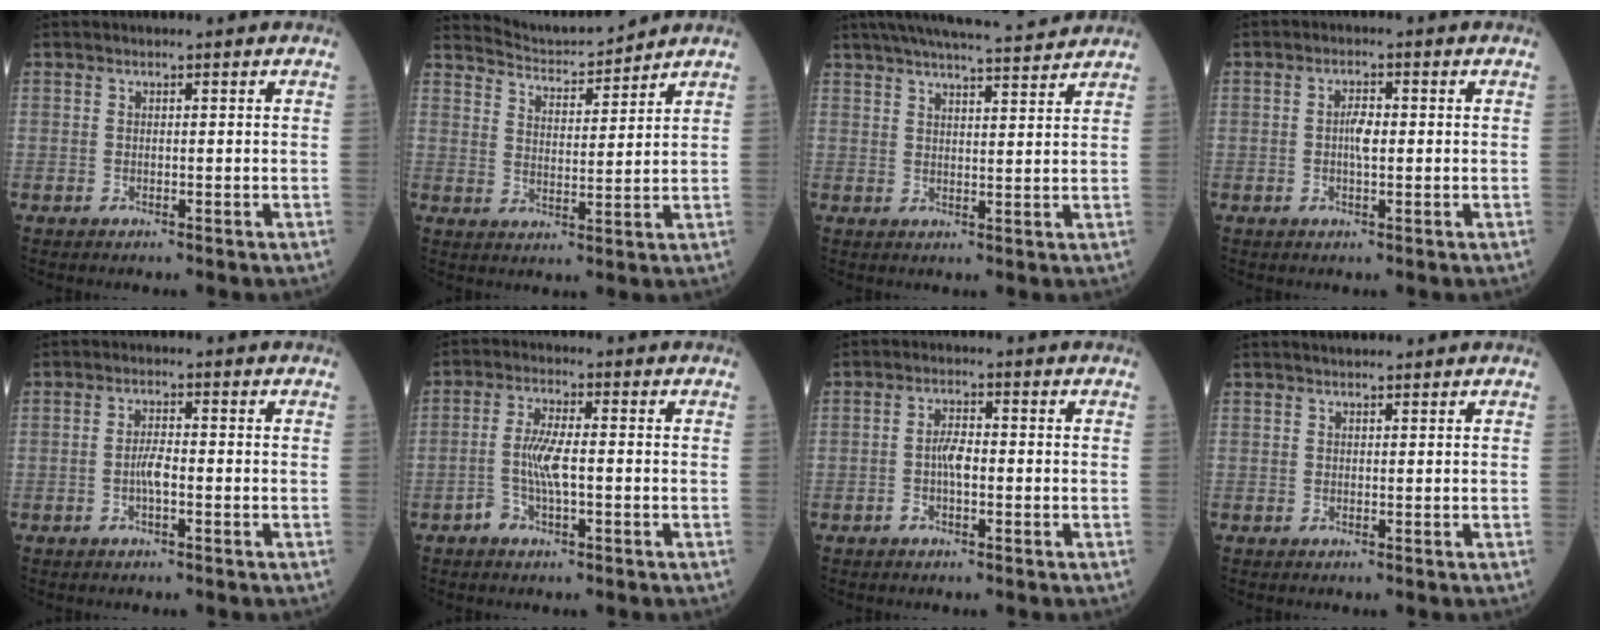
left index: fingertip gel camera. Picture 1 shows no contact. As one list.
[{"total": 7.1, "force": [7.1, -0.2, -0.1], "torque": [-0.013, 0.010, 0.127]}, {"total": 14.2, "force": [12.9, 0.9, 5.9], "torque": [-0.102, 0.023, 0.184]}, {"total": 2.7, "force": [-0.2, 0.8, 2.5], "torque": [-0.051, 0.001, -0.003]}, {"total": 2.6, "force": [-0.9, 0.4, 2.4], "torque": [-0.050, 0.000, -0.018]}, {"total": 4.8, "force": [-1.1, 1.3, 4.5], "torque": [-0.102, 0.004, -0.023]}, {"total": 3.1, "force": [-0.9, 1.0, 2.8], "torque": [-0.057, 0.002, -0.018]}, {"total": 1.2, "force": [1.1, 0.3, 0.4], "torque": [-0.013, 0.012, 0.019]}]